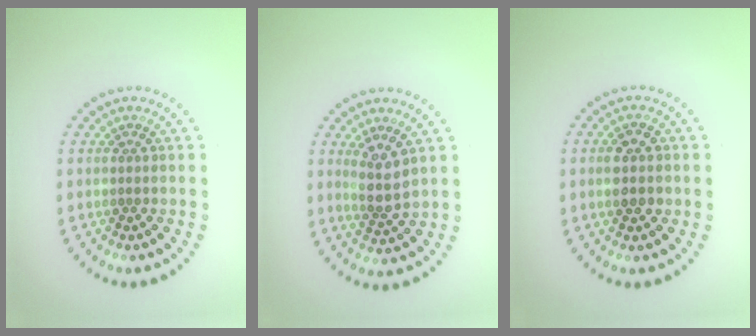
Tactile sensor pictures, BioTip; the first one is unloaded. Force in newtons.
{"total": 2.6, "press": 2.2, "slide": 1.4}
{"total": 2.9, "press": 2.9, "slide": 0.2}